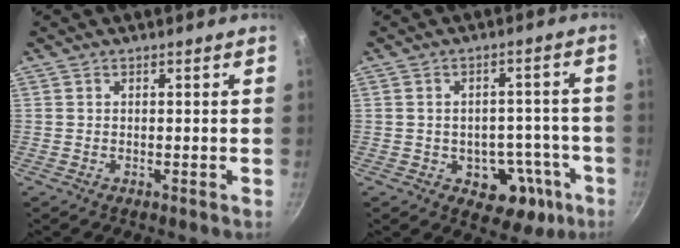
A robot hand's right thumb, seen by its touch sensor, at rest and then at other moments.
{"total": 10.9, "force": [-4.4, 8.0, 6.1], "torque": [-0.023, 0.040, -0.042]}